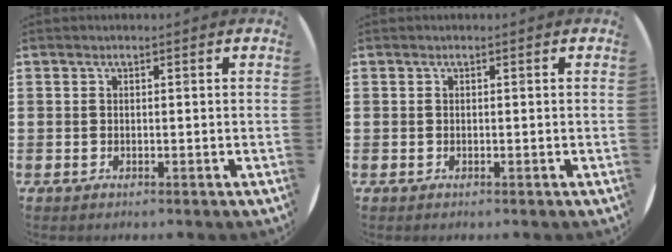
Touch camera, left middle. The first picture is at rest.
{"total": 0.0}